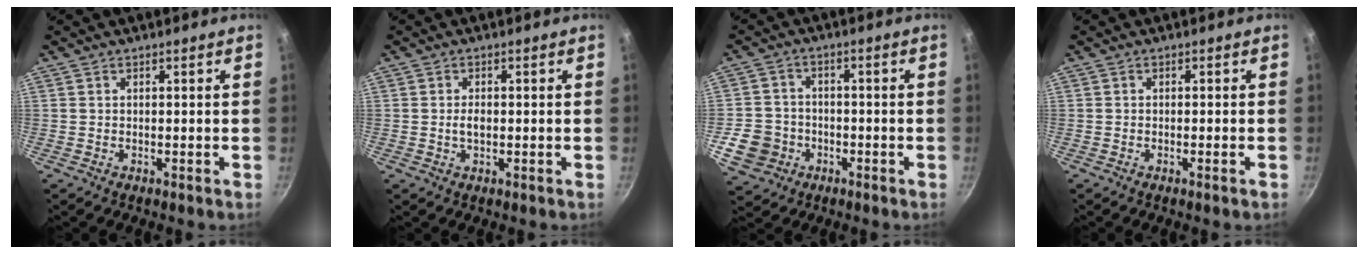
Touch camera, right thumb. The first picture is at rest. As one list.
[{"total": 2.1, "force": [-0.1, 1.2, 1.7], "torque": [-0.029, 0.005, -0.003]}, {"total": 8.5, "force": [-3.1, 7.4, 2.8], "torque": [-0.034, 0.024, -0.055]}, {"total": 1.0, "force": [-0.6, 0.0, 0.9], "torque": [-0.021, 0.007, -0.011]}]